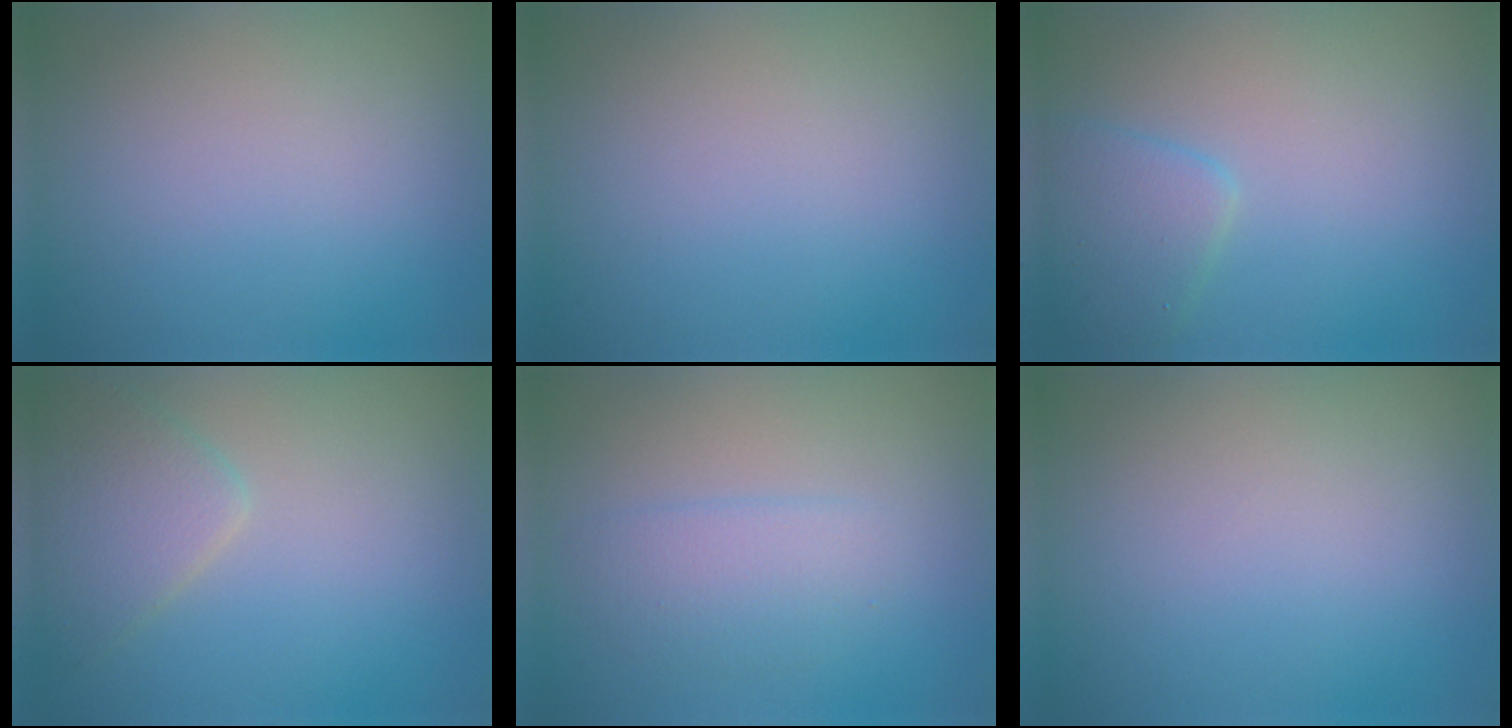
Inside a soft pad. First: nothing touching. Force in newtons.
{"total": 0.0}
{"total": 2.8, "press": 2.8, "slide": 0.1}
{"total": 3.4, "press": 3.4, "slide": 0.1}
{"total": 2.4, "press": 2.4, "slide": 0.0}
{"total": 0.0}